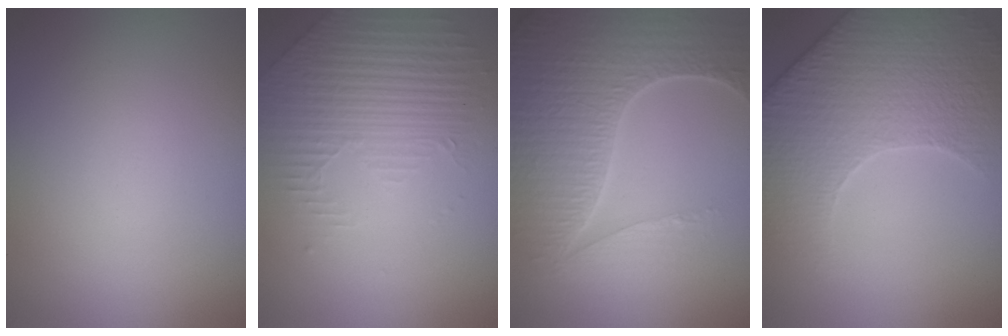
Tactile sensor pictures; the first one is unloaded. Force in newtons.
{"total": 2.1, "press": 1.8, "slide": 1.0}
{"total": 7.7, "press": 5.6, "slide": 5.3}
{"total": 5.3, "press": 5.0, "slide": 1.7}